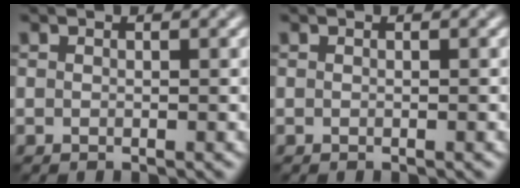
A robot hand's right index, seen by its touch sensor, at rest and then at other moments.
{"total": 0.0}